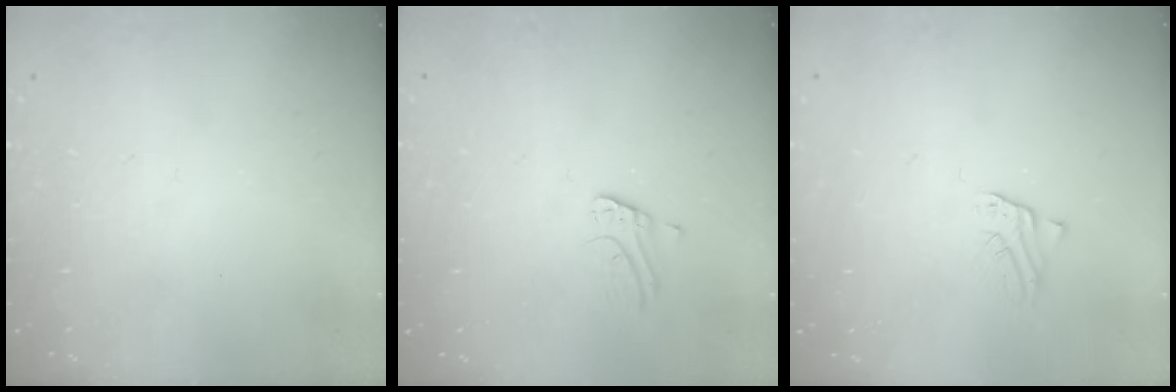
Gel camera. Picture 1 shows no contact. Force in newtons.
{"total": 2.7, "press": 2.7, "slide": 0.2}
{"total": 1.9, "press": 1.9, "slide": 0.1}